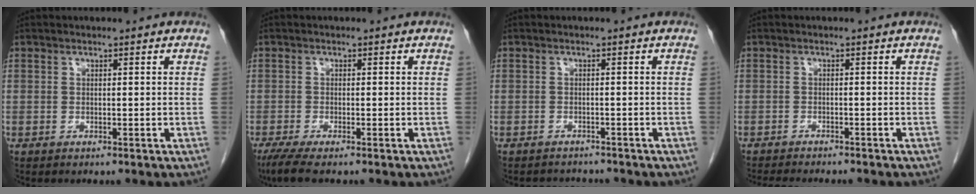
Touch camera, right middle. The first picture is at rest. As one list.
[{"total": 3.7, "force": [-2.7, 0.3, 2.6], "torque": [-0.053, -0.013, -0.052]}, {"total": 2.7, "force": [-2.6, 0.8, -0.3], "torque": [0.004, -0.006, -0.039]}, {"total": 8.5, "force": [-7.7, 1.3, 3.4], "torque": [-0.046, -0.012, -0.105]}]